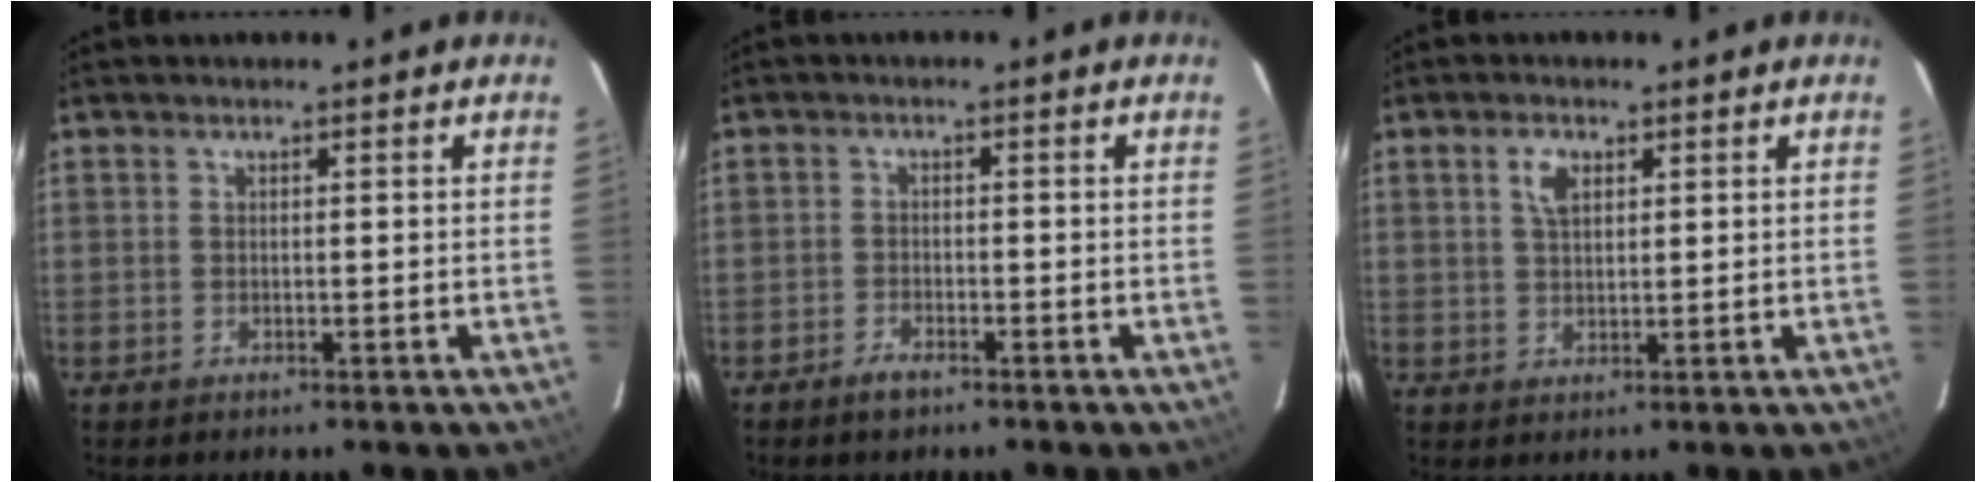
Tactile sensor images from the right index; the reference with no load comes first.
{"total": 2.5, "force": [-2.0, 1.0, 1.1], "torque": [-0.031, 0.002, -0.039]}
{"total": 3.5, "force": [1.4, 2.0, 2.5], "torque": [-0.047, 0.007, 0.027]}